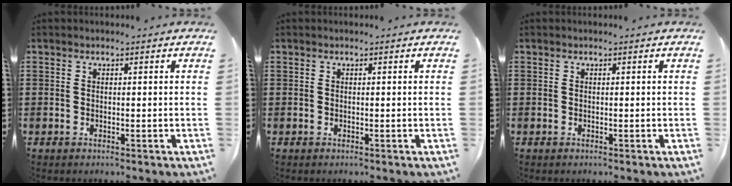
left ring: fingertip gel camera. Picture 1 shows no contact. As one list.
[{"total": 0.0}, {"total": 0.0}]